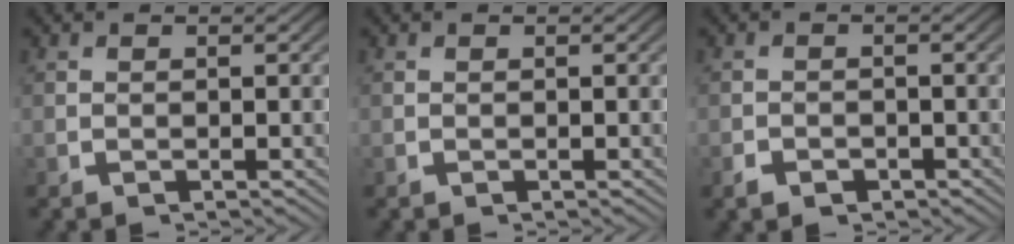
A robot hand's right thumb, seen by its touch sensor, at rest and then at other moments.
{"total": 0.0}
{"total": 1.7, "force": [-1.3, 1.0, 0.5], "torque": [-0.007, -0.007, -0.023]}